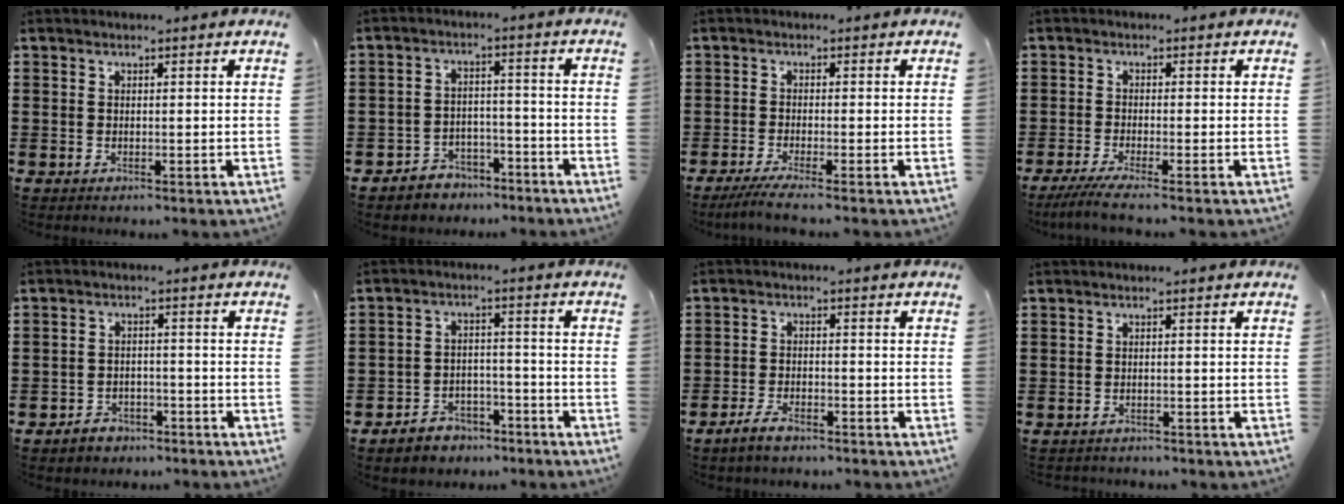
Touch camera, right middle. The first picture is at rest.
{"total": 4.0, "force": [-3.8, 1.4, -0.1], "torque": [-0.007, 0.006, -0.080]}
{"total": 2.4, "force": [-2.0, -0.3, 1.2], "torque": [-0.028, -0.006, -0.039]}
{"total": 2.7, "force": [-2.3, -0.3, 1.4], "torque": [-0.032, -0.009, -0.044]}
{"total": 2.6, "force": [-2.4, 0.9, 0.1], "torque": [-0.009, 0.004, -0.050]}
{"total": 4.2, "force": [-3.9, 1.4, 0.2], "torque": [-0.010, 0.009, -0.081]}
{"total": 3.6, "force": [-2.8, 1.2, 1.8], "torque": [-0.037, 0.007, -0.056]}
{"total": 0.9, "force": [-0.9, 0.1, 0.0], "torque": [-0.004, 0.000, -0.020]}